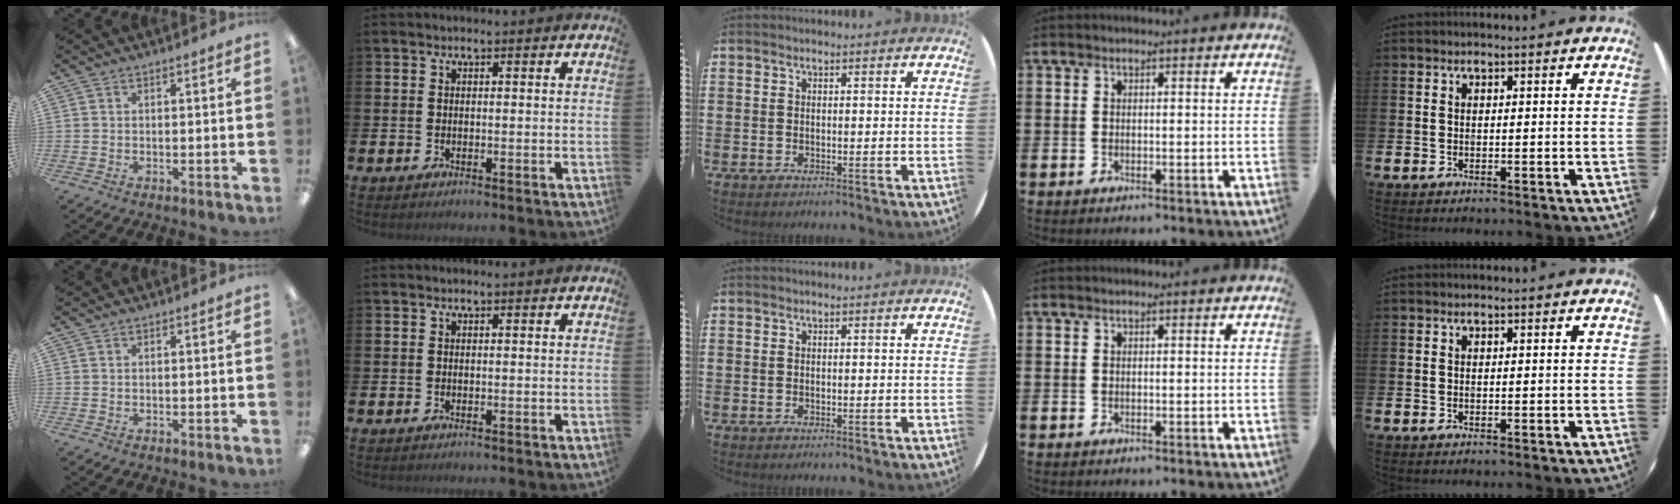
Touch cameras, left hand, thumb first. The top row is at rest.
{}